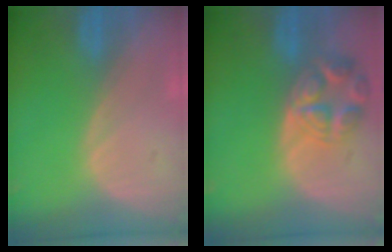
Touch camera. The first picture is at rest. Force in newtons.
{"total": 7.9, "press": 7.0, "slide": 3.6}